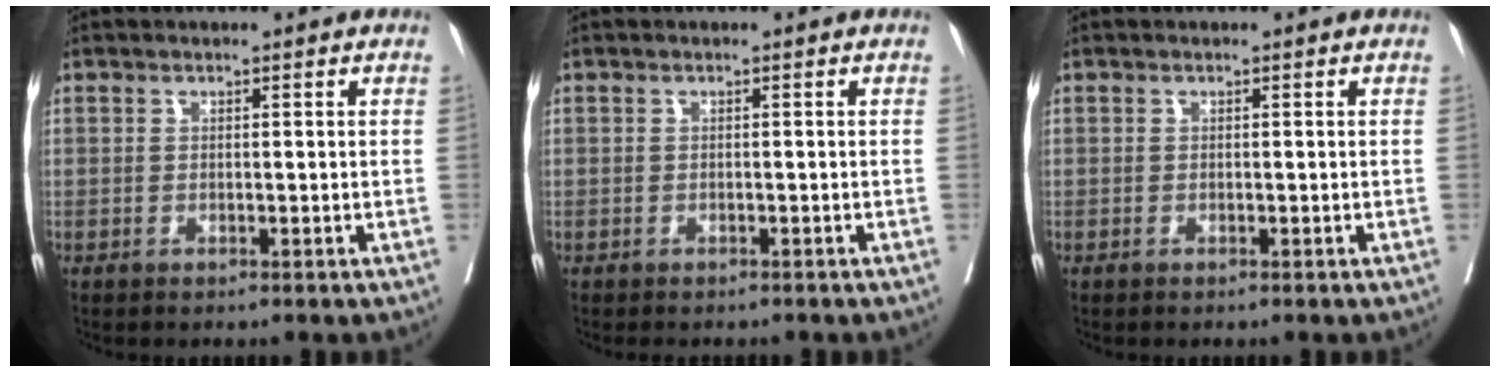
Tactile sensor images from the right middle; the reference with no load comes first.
{"total": 2.9, "force": [-2.5, 1.2, 0.8], "torque": [-0.009, -0.005, -0.031]}
{"total": 0.0}